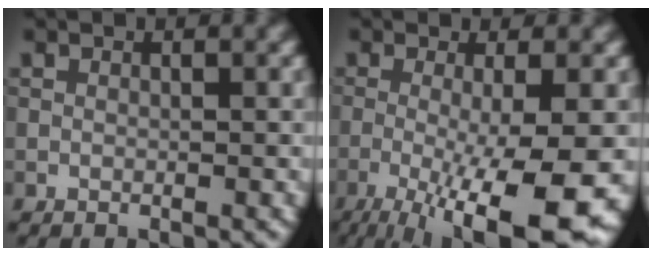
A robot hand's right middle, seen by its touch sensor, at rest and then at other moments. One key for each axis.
{"total": 11.4, "fx": -4.0, "fy": 2.6, "fz": 10.3, "tx": -0.163, "ty": -0.021, "tz": -0.054}